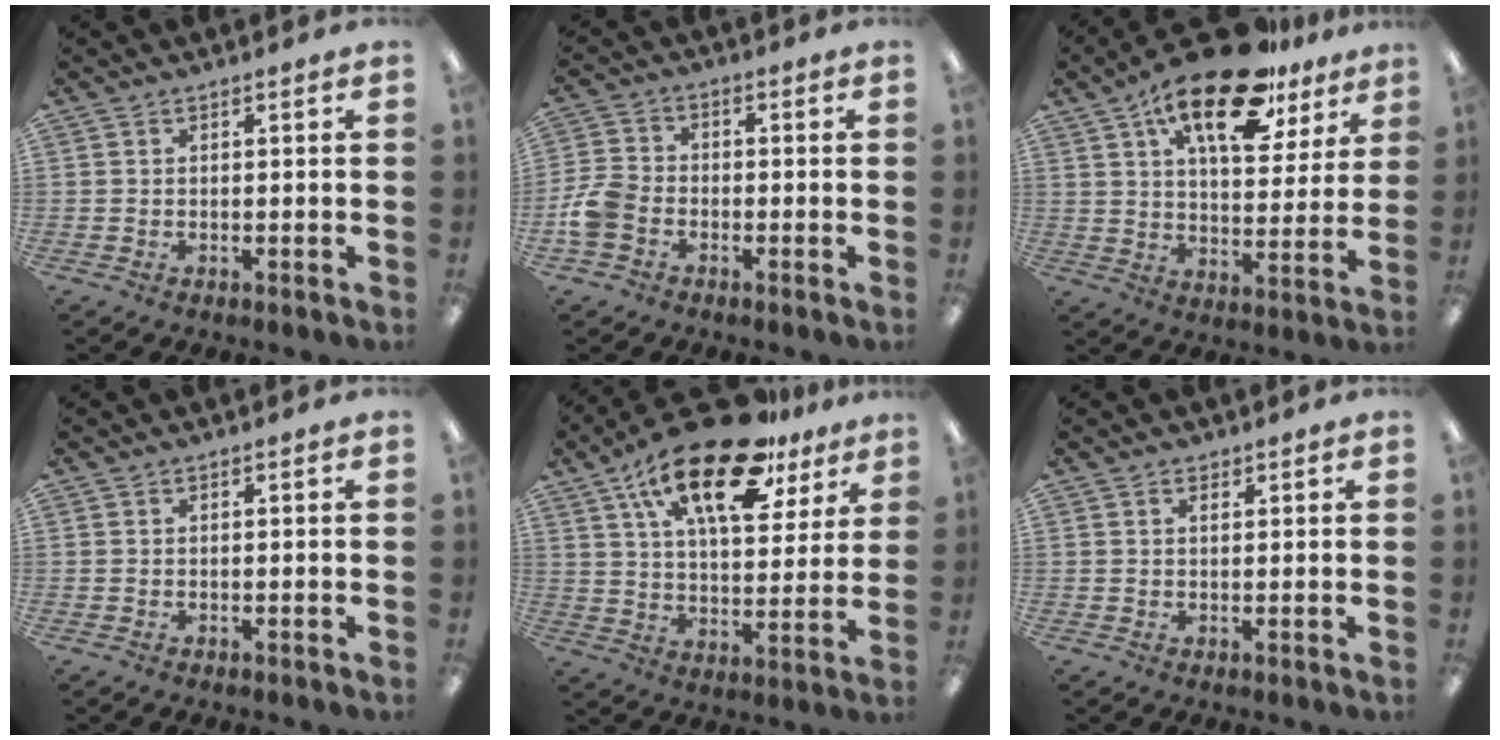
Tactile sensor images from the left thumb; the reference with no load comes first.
{"total": 7.1, "force": [-2.9, 5.2, 3.8], "torque": [-0.084, 0.020, -0.053]}
{"total": 20.1, "force": [12.9, 8.2, 13.1], "torque": [-0.212, -0.061, 0.212]}
{"total": 0.0}
{"total": 22.2, "force": [13.8, 9.4, 14.7], "torque": [-0.246, -0.063, 0.234]}
{"total": 1.2, "force": [0.8, 0.7, 0.5], "torque": [-0.003, -0.002, 0.013]}